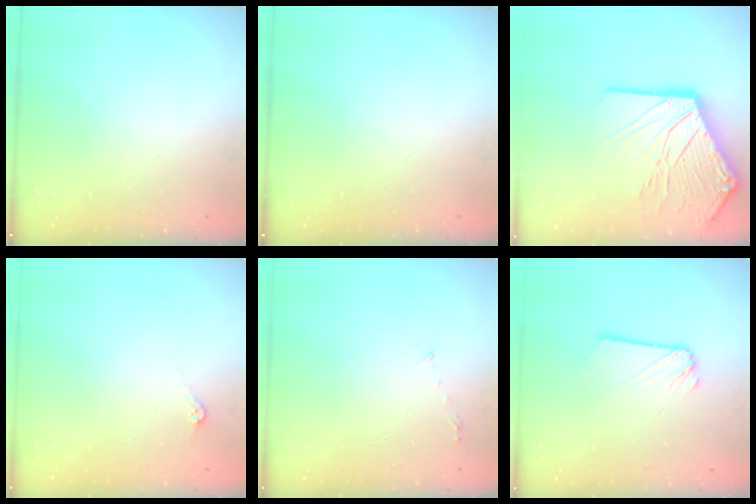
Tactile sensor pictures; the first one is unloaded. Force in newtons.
{"total": 0.0}
{"total": 23.5, "press": 23.2, "slide": 3.9}
{"total": 4.8, "press": 4.8, "slide": 0.6}
{"total": 3.2, "press": 3.2, "slide": 0.2}
{"total": 2.1, "press": 2.1, "slide": 0.3}